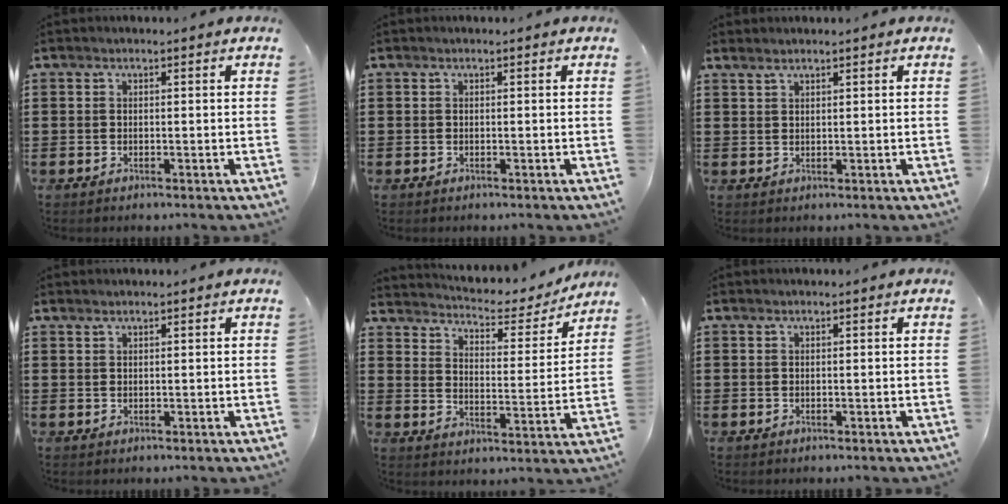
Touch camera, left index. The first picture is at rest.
{"total": 0.0}
{"total": 1.2, "force": [1.1, 0.1, 0.5], "torque": [-0.010, 0.001, 0.021]}
{"total": 0.7, "force": [0.6, 0.1, 0.2], "torque": [-0.005, 0.000, 0.013]}
{"total": 3.4, "force": [3.2, 0.6, 0.6], "torque": [-0.034, -0.026, 0.046]}
{"total": 0.0}